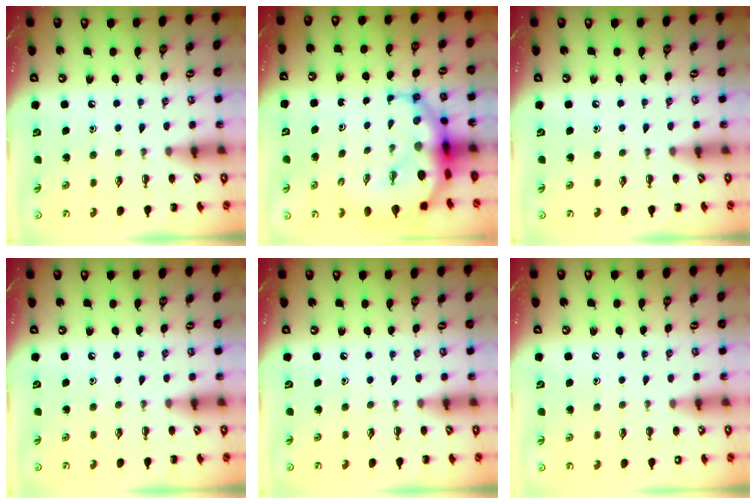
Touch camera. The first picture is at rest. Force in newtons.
{"total": 10.8, "press": 10.3, "slide": 3.0}
{"total": 0.0}
{"total": 0.0}
{"total": 0.0}
{"total": 1.4, "press": 1.4, "slide": 0.1}